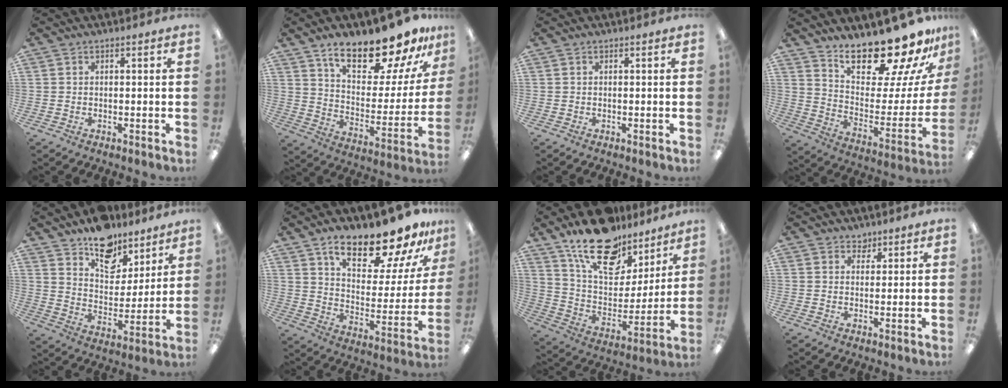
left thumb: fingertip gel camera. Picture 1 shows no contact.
{"total": 20.6, "force": [16.4, 6.6, 10.5], "torque": [-0.164, -0.111, 0.278]}
{"total": 0.0}
{"total": 22.4, "force": [19.0, 5.3, 10.6], "torque": [-0.152, -0.153, 0.313]}
{"total": 12.8, "force": [10.4, 6.8, 3.4], "torque": [-0.050, -0.077, 0.193]}
{"total": 20.0, "force": [15.5, 6.6, 10.7], "torque": [-0.167, -0.106, 0.261]}
{"total": 21.1, "force": [15.6, 10.1, 9.9], "torque": [-0.173, -0.095, 0.279]}
{"total": 2.3, "force": [1.8, 1.3, 0.2], "torque": [0.010, -0.009, 0.031]}